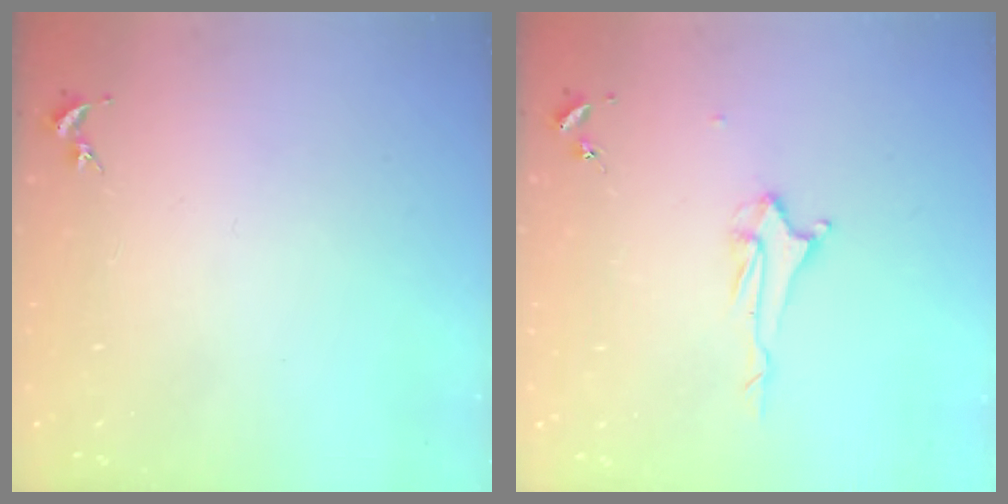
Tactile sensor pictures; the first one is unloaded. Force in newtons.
{"total": 2.2, "press": 2.2, "slide": 0.3}